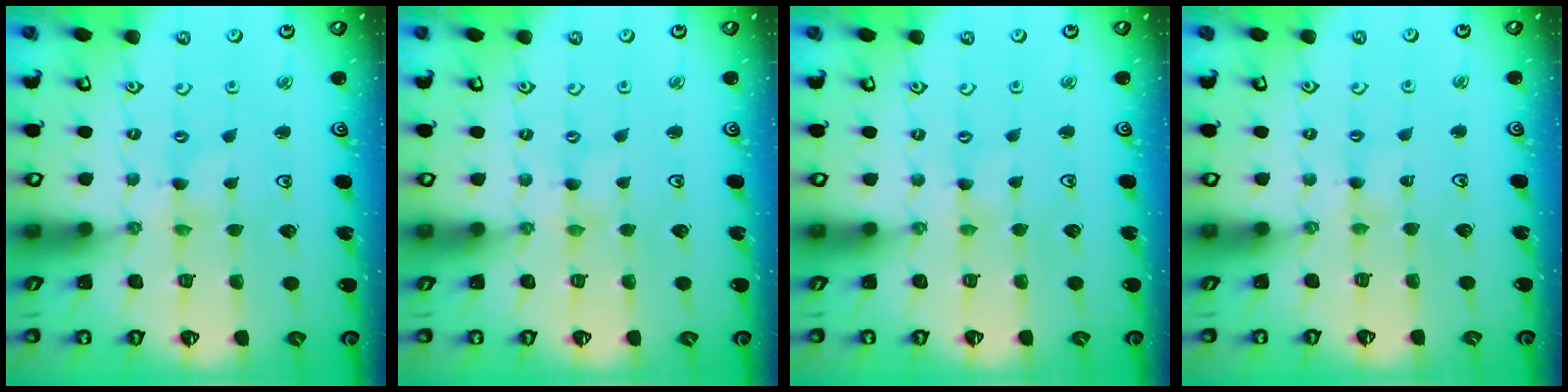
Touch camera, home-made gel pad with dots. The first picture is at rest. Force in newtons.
{"total": 0.0}
{"total": 0.0}
{"total": 2.0, "press": 2.0, "slide": 0.4}